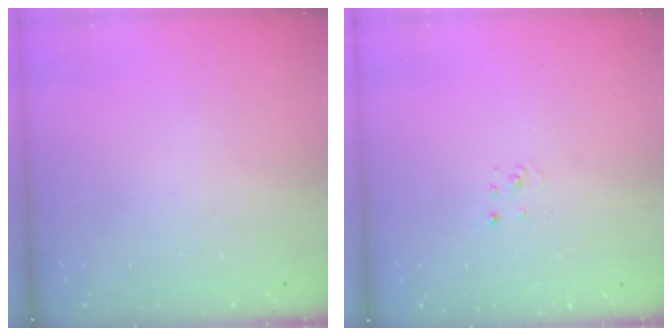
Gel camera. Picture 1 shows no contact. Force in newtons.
{"total": 2.1, "press": 2.1, "slide": 0.1}